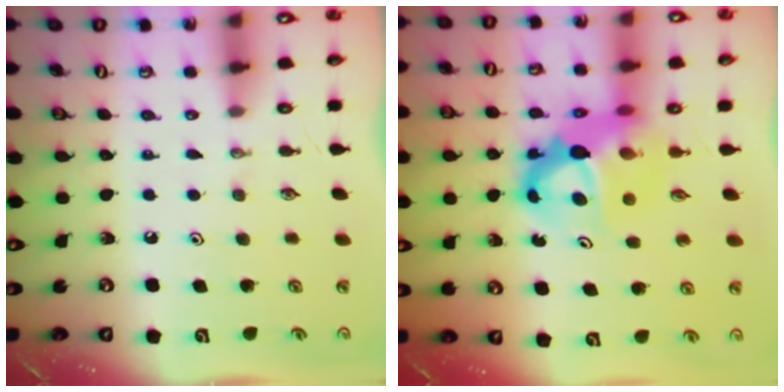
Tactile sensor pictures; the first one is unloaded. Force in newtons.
{"total": 10.3, "press": 10.3, "slide": 0.7}